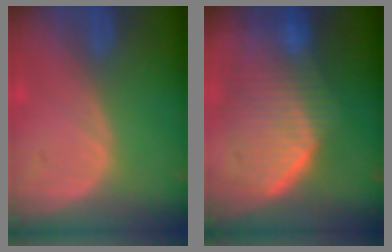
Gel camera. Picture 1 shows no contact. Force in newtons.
{"total": 10.1, "press": 9.0, "slide": 4.6}